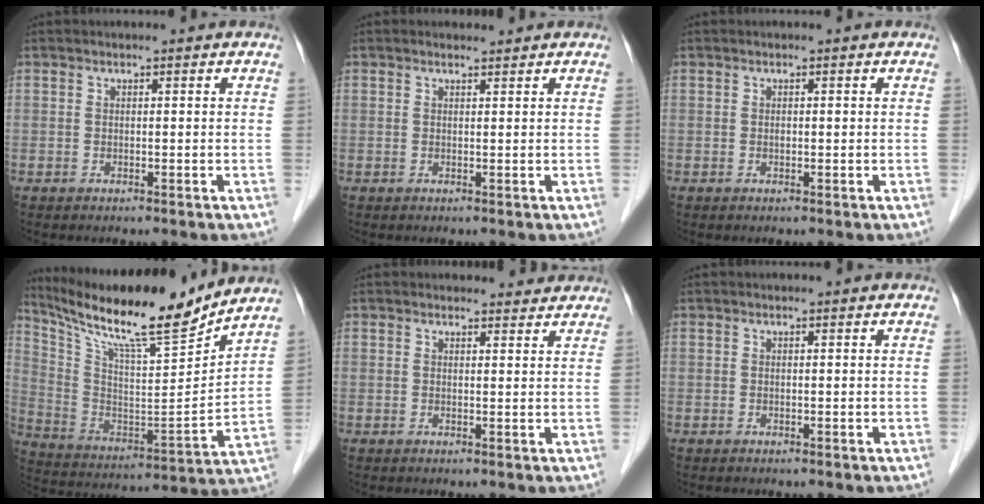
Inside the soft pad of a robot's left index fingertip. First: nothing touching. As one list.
[{"total": 0.9, "force": [0.8, 0.1, 0.1], "torque": [-0.012, 0.001, 0.014]}, {"total": 0.6, "force": [0.0, 0.3, 0.5], "torque": [-0.009, 0.001, 0.001]}, {"total": 20.4, "force": [17.9, 0.5, 9.8], "torque": [-0.185, -0.028, 0.301]}, {"total": 2.9, "force": [2.8, 0.8, -0.1], "torque": [-0.003, 0.001, 0.027]}, {"total": 0.0}]